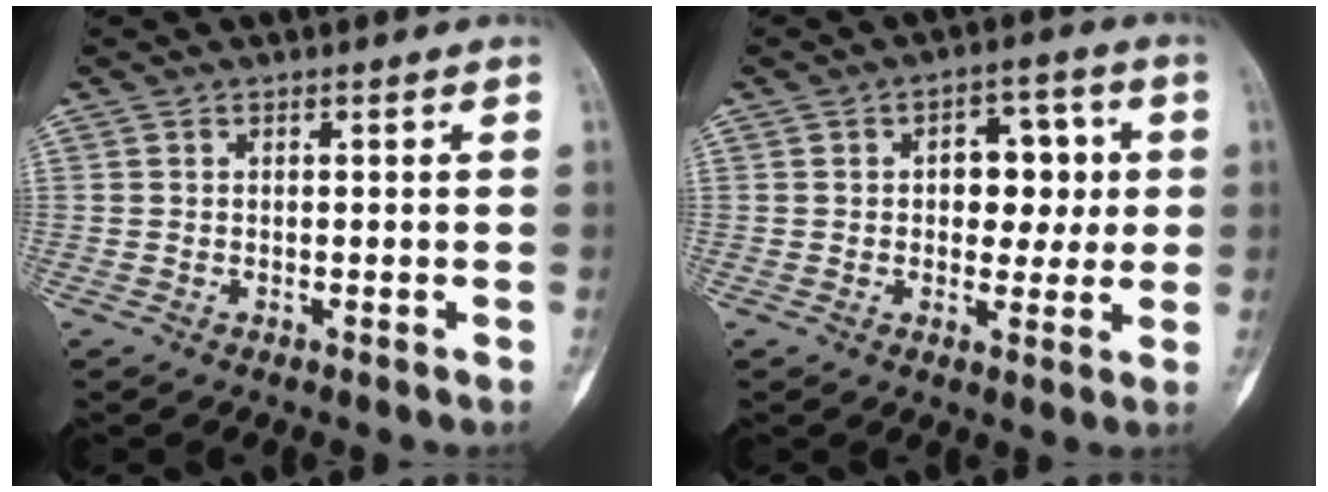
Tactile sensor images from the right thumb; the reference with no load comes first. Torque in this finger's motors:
{"motor_torque": [0.82, 0.80, 0.10, -0.20, 0.10]}